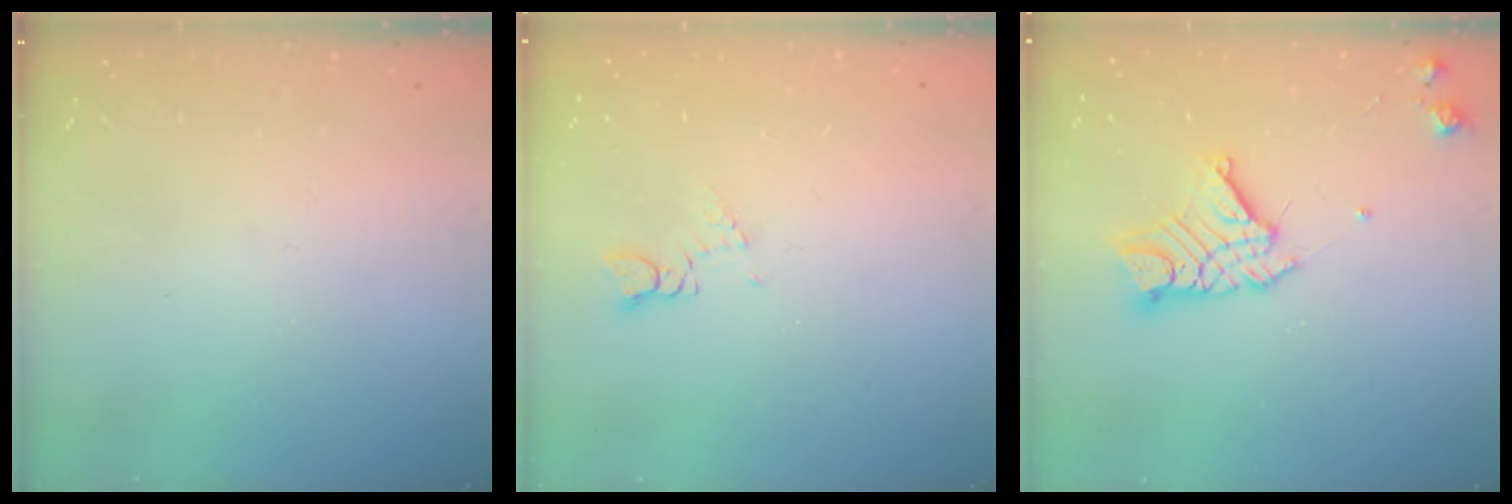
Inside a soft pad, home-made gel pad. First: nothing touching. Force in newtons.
{"total": 1.7, "press": 1.6, "slide": 0.3}
{"total": 12.6, "press": 12.5, "slide": 1.0}